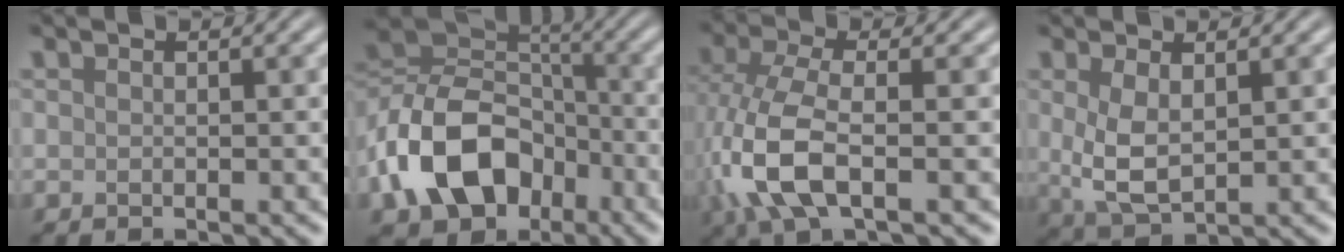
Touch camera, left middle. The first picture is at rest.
{"total": 11.7, "force": [-4.5, 8.4, 6.8], "torque": [-0.150, 0.001, -0.091]}
{"total": 6.9, "force": [-1.6, 3.3, 5.9], "torque": [-0.151, 0.006, -0.038]}
{"total": 4.0, "force": [0.5, 2.2, 3.3], "torque": [-0.080, 0.000, 0.019]}